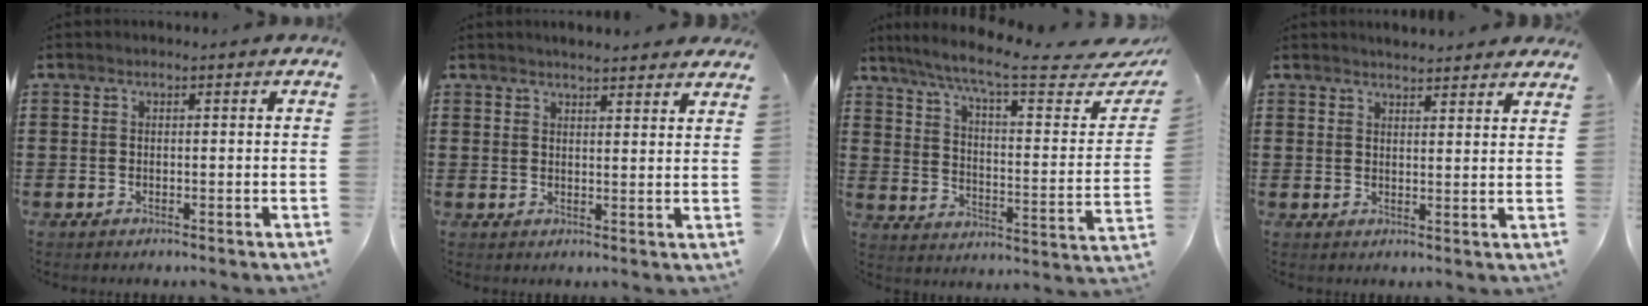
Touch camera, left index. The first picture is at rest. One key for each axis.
{"total": 2.8, "fx": 2.7, "fy": 0.2, "fz": 0.3, "tx": -0.013, "ty": -0.003, "tz": 0.052}
{"total": 10.3, "fx": 8.1, "fy": 0.6, "fz": 6.3, "tx": -0.134, "ty": -0.050, "tz": 0.130}
{"total": 2.6, "fx": 2.6, "fy": 0.0, "fz": 0.1, "tx": -0.009, "ty": -0.005, "tz": 0.050}